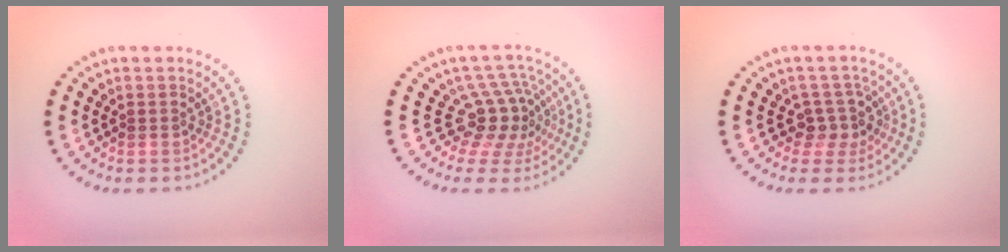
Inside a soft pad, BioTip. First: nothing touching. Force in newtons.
{"total": 4.3, "press": 3.0, "slide": 3.1}
{"total": 2.6, "press": 2.0, "slide": 1.7}